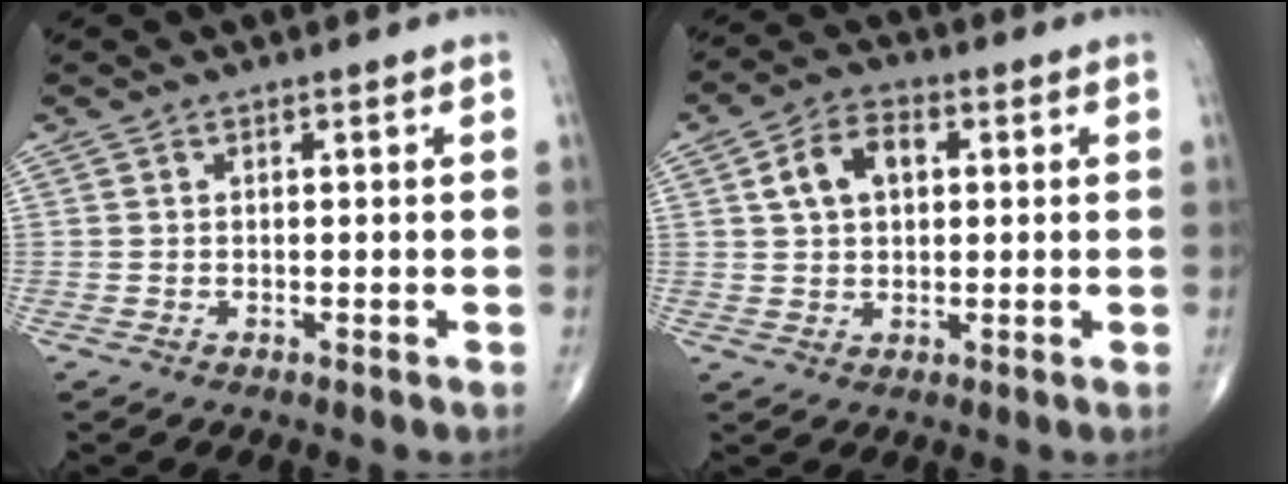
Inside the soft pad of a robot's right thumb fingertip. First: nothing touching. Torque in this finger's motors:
{"motor_torque": [-0.09, 0.11, 0.42, -0.01, 0.07]}